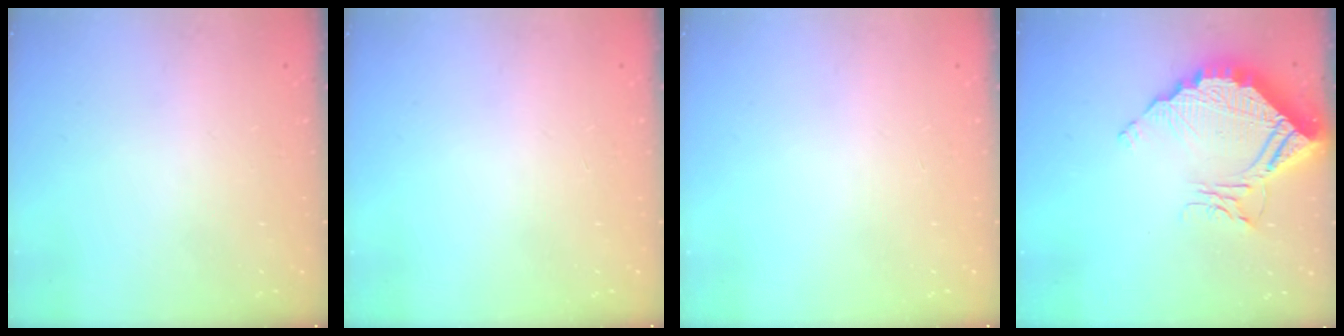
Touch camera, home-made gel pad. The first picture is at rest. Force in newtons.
{"total": 0.0}
{"total": 0.0}
{"total": 13.4, "press": 13.3, "slide": 1.2}